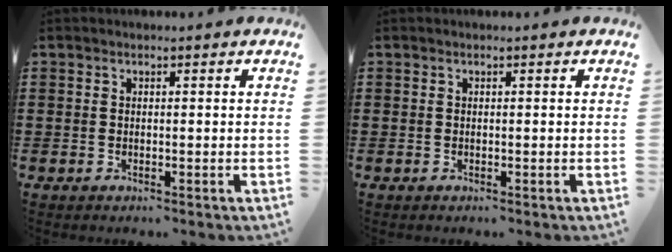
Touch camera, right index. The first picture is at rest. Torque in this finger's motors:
{"motor_torque": [0.26, 0.49, 0.00, 0.00]}